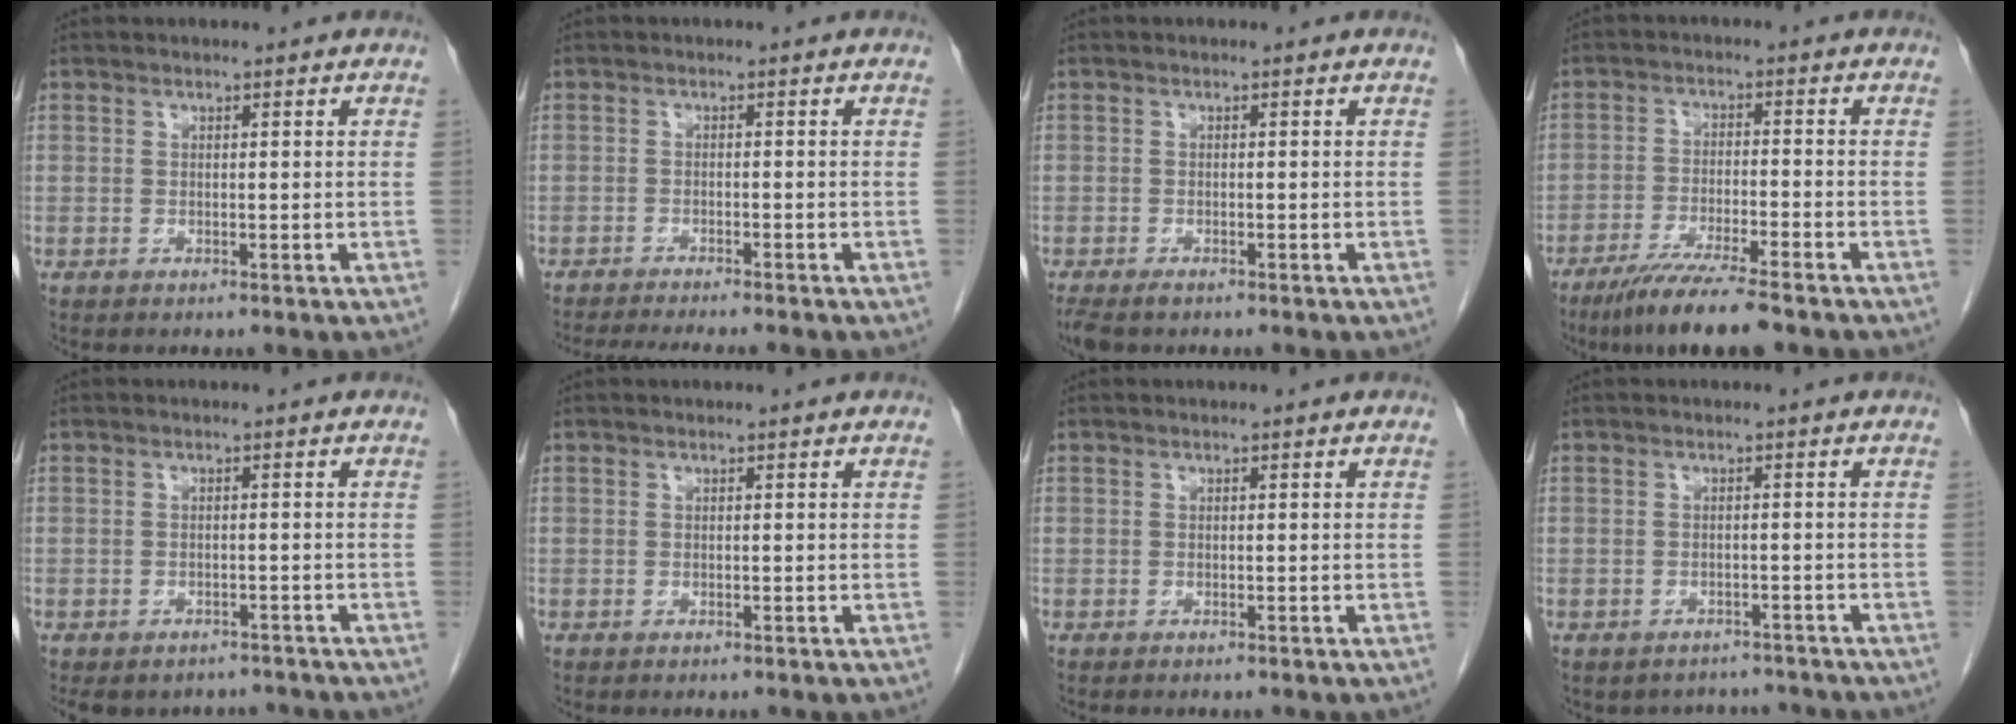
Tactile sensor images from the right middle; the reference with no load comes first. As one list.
[{"total": 8.7, "force": [-7.7, 0.5, 4.1], "torque": [-0.053, -0.016, -0.114]}, {"total": 3.1, "force": [-2.3, 1.1, 1.6], "torque": [-0.034, -0.010, -0.037]}, {"total": 8.9, "force": [-6.8, 0.2, 5.7], "torque": [-0.100, -0.026, -0.119]}, {"total": 8.4, "force": [-7.2, 4.1, 1.4], "torque": [-0.025, 0.008, -0.087]}, {"total": 0.0}, {"total": 0.0}, {"total": 4.5, "force": [-4.1, 1.9, -0.2], "torque": [0.005, 0.013, -0.049]}]